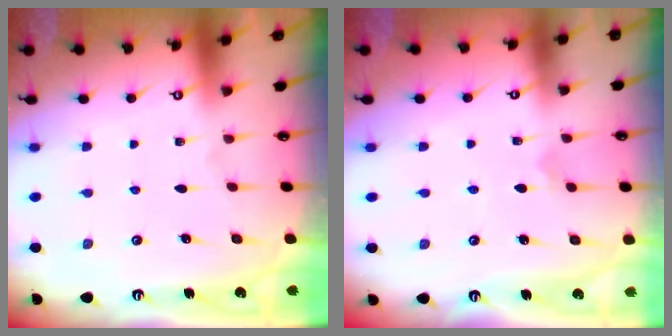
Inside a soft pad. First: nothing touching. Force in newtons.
{"total": 2.7, "press": 2.7, "slide": 0.3}